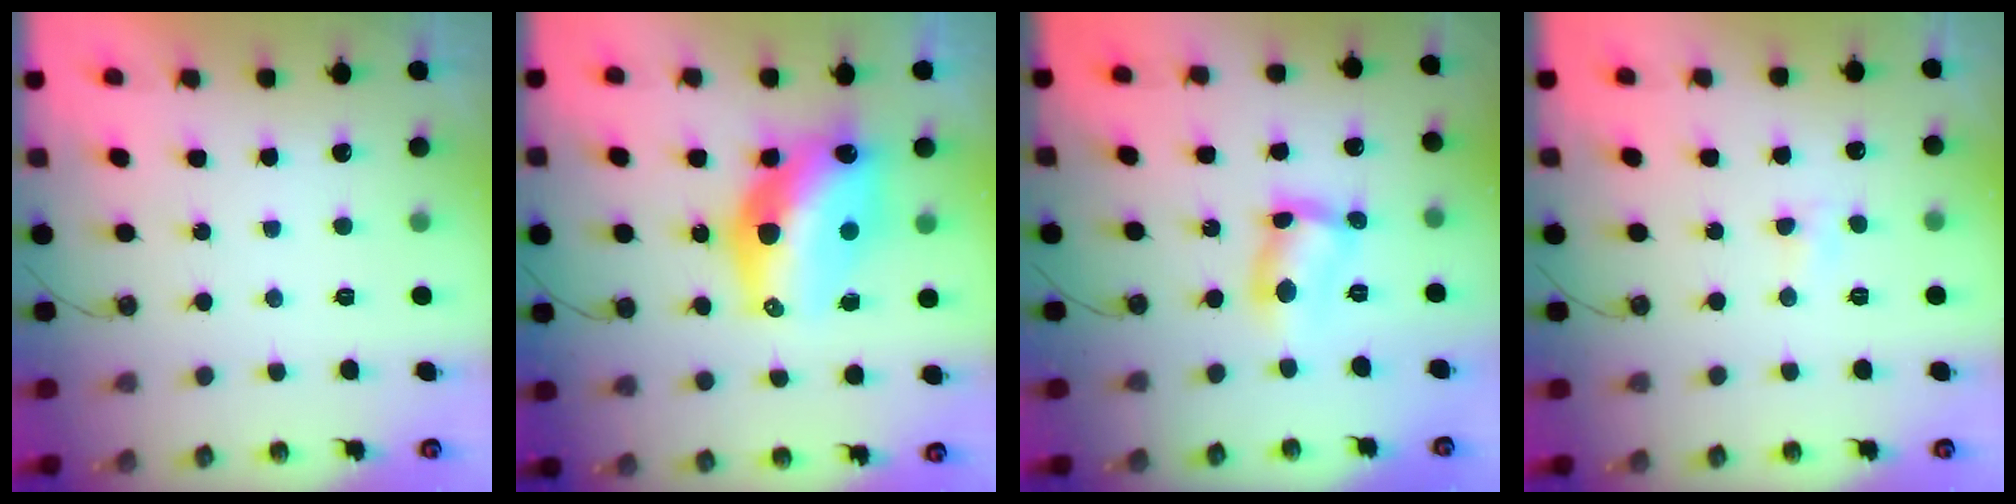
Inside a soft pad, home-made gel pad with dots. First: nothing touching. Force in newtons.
{"total": 16.6, "press": 16.5, "slide": 1.8}
{"total": 7.9, "press": 7.9, "slide": 0.4}
{"total": 2.9, "press": 2.9, "slide": 0.4}